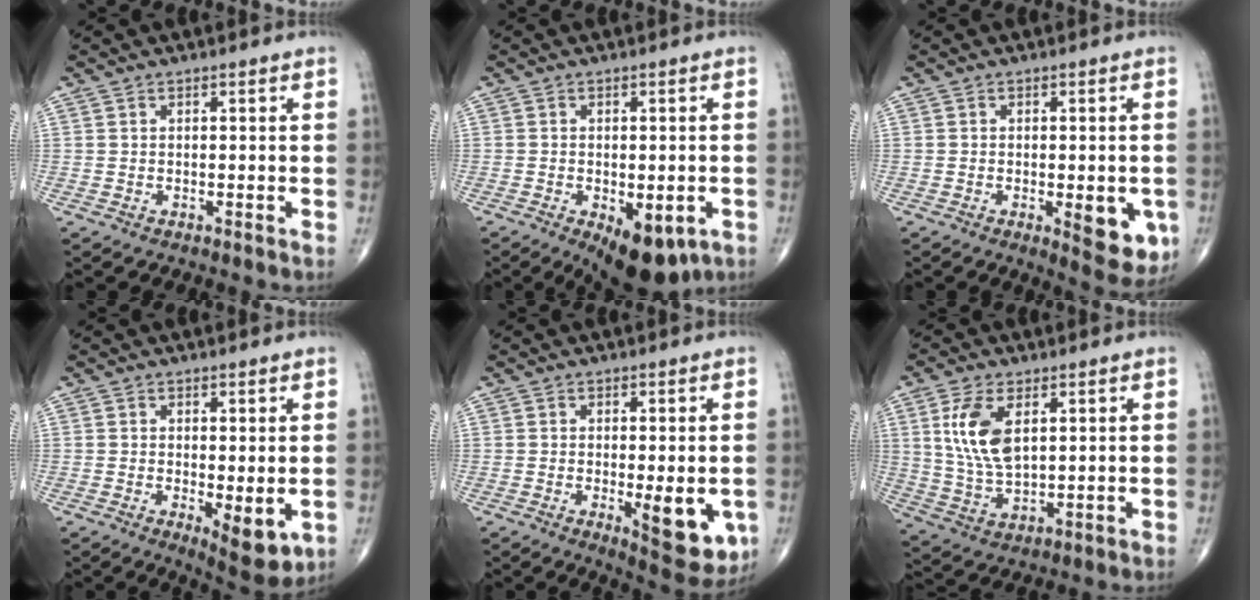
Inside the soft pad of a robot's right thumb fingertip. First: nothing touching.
{"total": 10.4, "force": [-4.2, 5.1, 8.0], "torque": [-0.101, -0.003, -0.049]}
{"total": 8.9, "force": [-2.4, 3.4, 7.8], "torque": [-0.076, -0.011, -0.024]}
{"total": 7.0, "force": [-1.3, 2.6, 6.4], "torque": [-0.085, -0.021, -0.013]}
{"total": 10.4, "force": [-2.4, 3.8, 9.4], "torque": [-0.109, -0.020, -0.024]}
{"total": 10.1, "force": [3.2, 5.1, 8.2], "torque": [-0.163, -0.013, 0.070]}